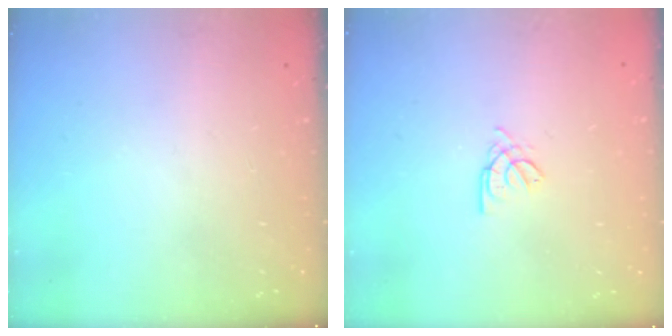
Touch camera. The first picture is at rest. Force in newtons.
{"total": 2.3, "press": 2.3, "slide": 0.5}